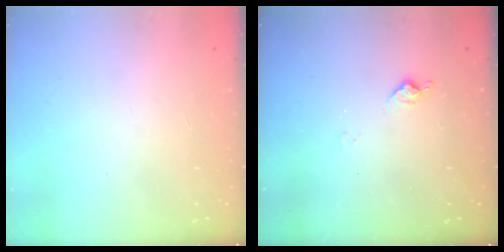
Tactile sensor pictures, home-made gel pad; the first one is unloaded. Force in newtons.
{"total": 6.0, "press": 5.9, "slide": 0.9}